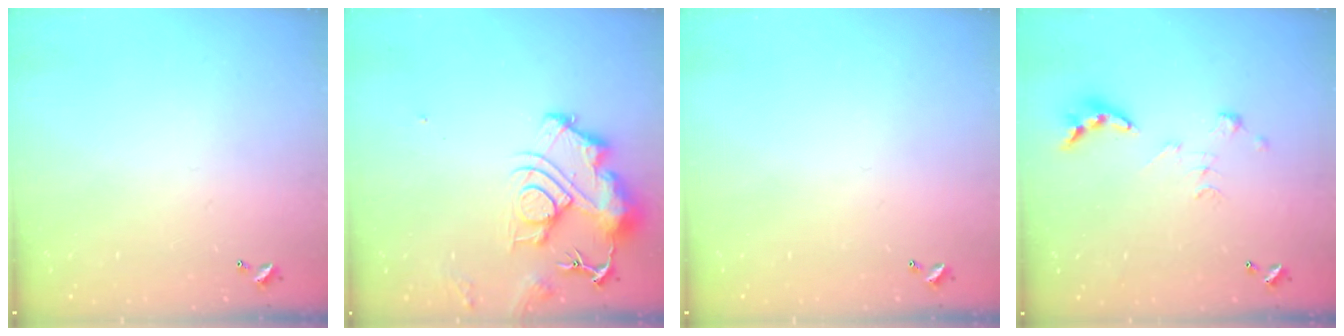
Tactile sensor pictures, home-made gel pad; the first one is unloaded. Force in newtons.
{"total": 12.2, "press": 12.1, "slide": 1.4}
{"total": 0.0}
{"total": 4.7, "press": 4.7, "slide": 0.4}